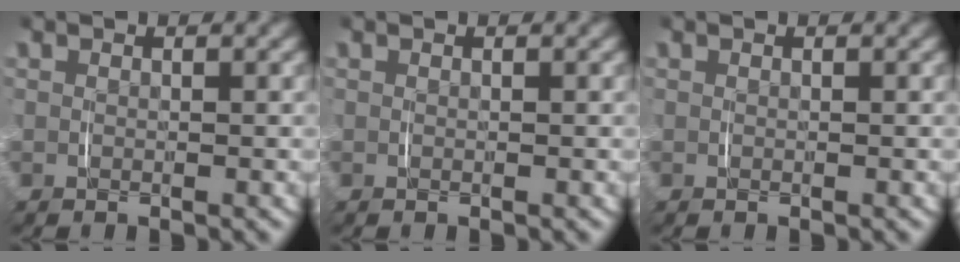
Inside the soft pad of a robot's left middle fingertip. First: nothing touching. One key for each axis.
{"total": 0.0}
{"total": 0.0}